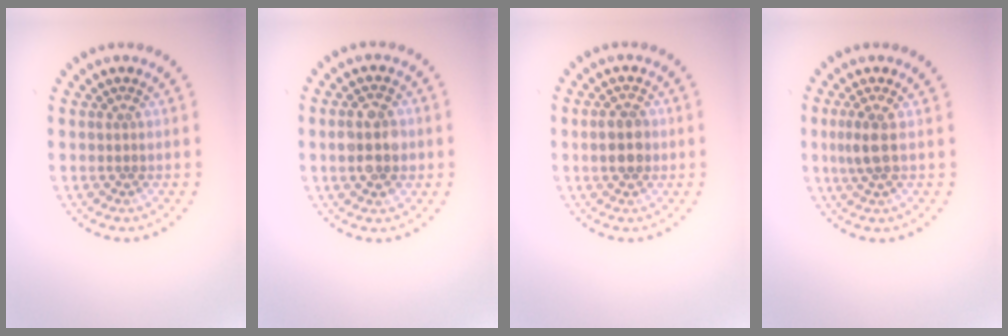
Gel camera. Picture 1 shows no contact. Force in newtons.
{"total": 4.0, "press": 4.0, "slide": 0.1}
{"total": 2.9, "press": 2.9, "slide": 0.1}
{"total": 1.8, "press": 1.6, "slide": 1.0}